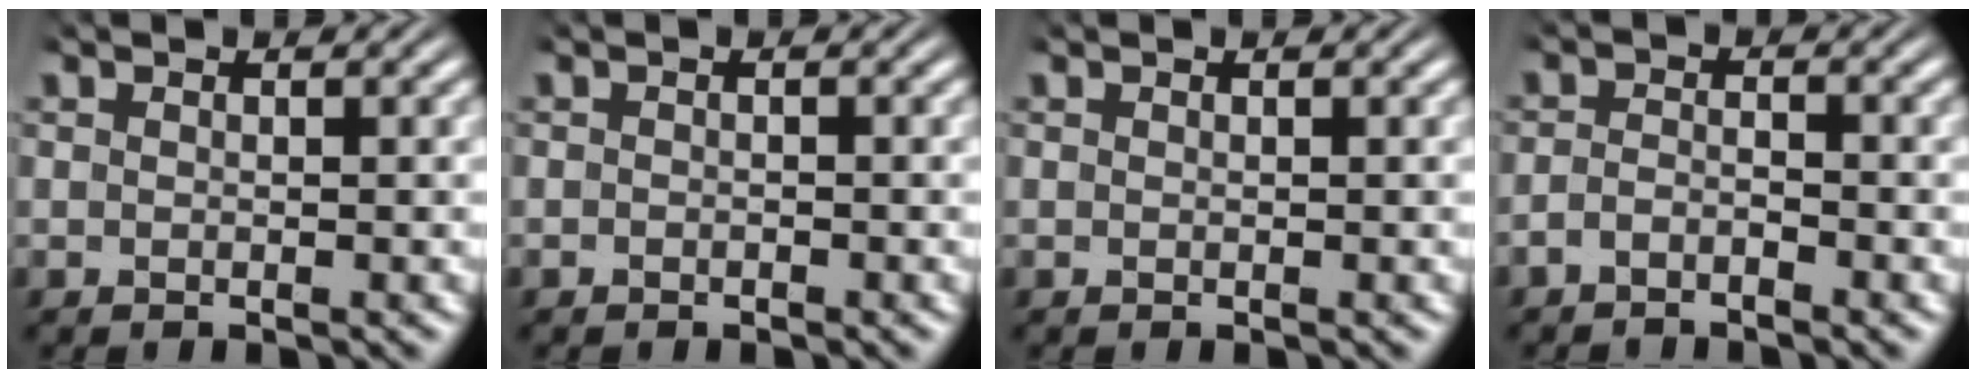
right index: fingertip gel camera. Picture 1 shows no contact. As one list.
[{"total": 0.5, "force": [-0.5, -0.1, 0.0], "torque": [-0.004, -0.008, -0.006]}, {"total": 0.0}, {"total": 2.0, "force": [-1.9, 0.4, 0.5], "torque": [-0.011, -0.008, -0.032]}]